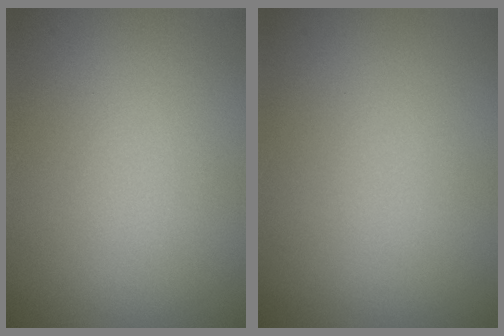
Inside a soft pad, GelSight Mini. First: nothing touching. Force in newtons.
{"total": 0.0}